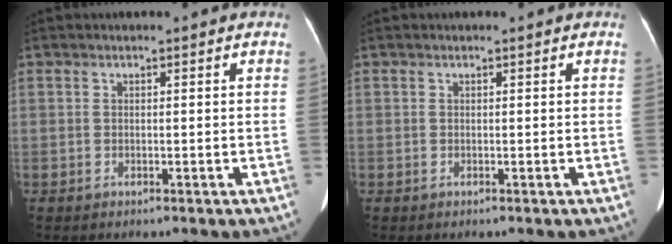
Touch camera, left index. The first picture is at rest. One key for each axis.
{"total": 0.0}